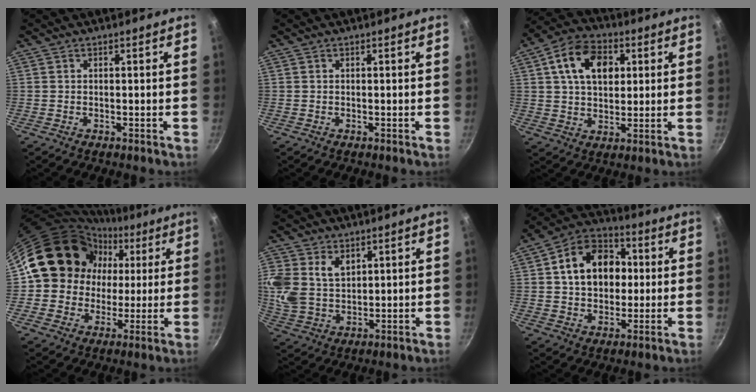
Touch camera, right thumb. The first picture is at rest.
{"total": 0.0}
{"total": 12.9, "force": [3.7, 8.7, 8.8], "torque": [-0.127, 0.006, 0.051]}
{"total": 16.6, "force": [3.4, 14.9, 6.6], "torque": [-0.083, 0.018, 0.052]}
{"total": 13.4, "force": [4.7, 9.9, 7.8], "torque": [-0.182, 0.000, 0.101]}
{"total": 15.2, "force": [2.2, 11.4, 9.8], "torque": [-0.125, 0.022, 0.024]}